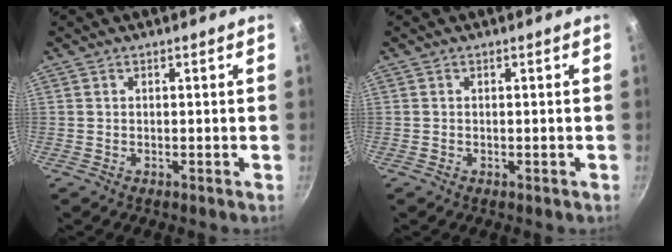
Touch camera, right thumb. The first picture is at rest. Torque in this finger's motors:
{"motor_torque": [0.80, 0.65, -0.05, -0.16, -0.01]}